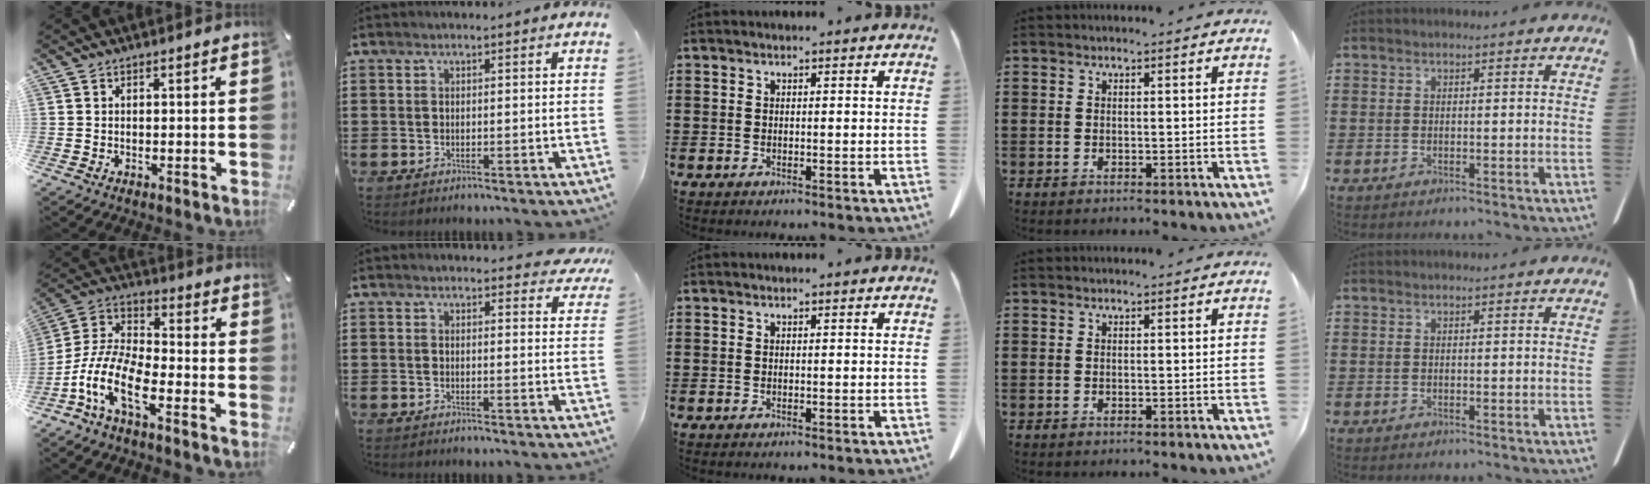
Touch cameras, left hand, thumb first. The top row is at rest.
{"thumb": {"total": 12.7, "force": [-7.3, 5.3, 9.0], "torque": [-0.212, 0.002, -0.145]}, "index": {"total": 2.6, "force": [2.4, 0.5, 0.6], "torque": [-0.004, -0.011, 0.042]}}